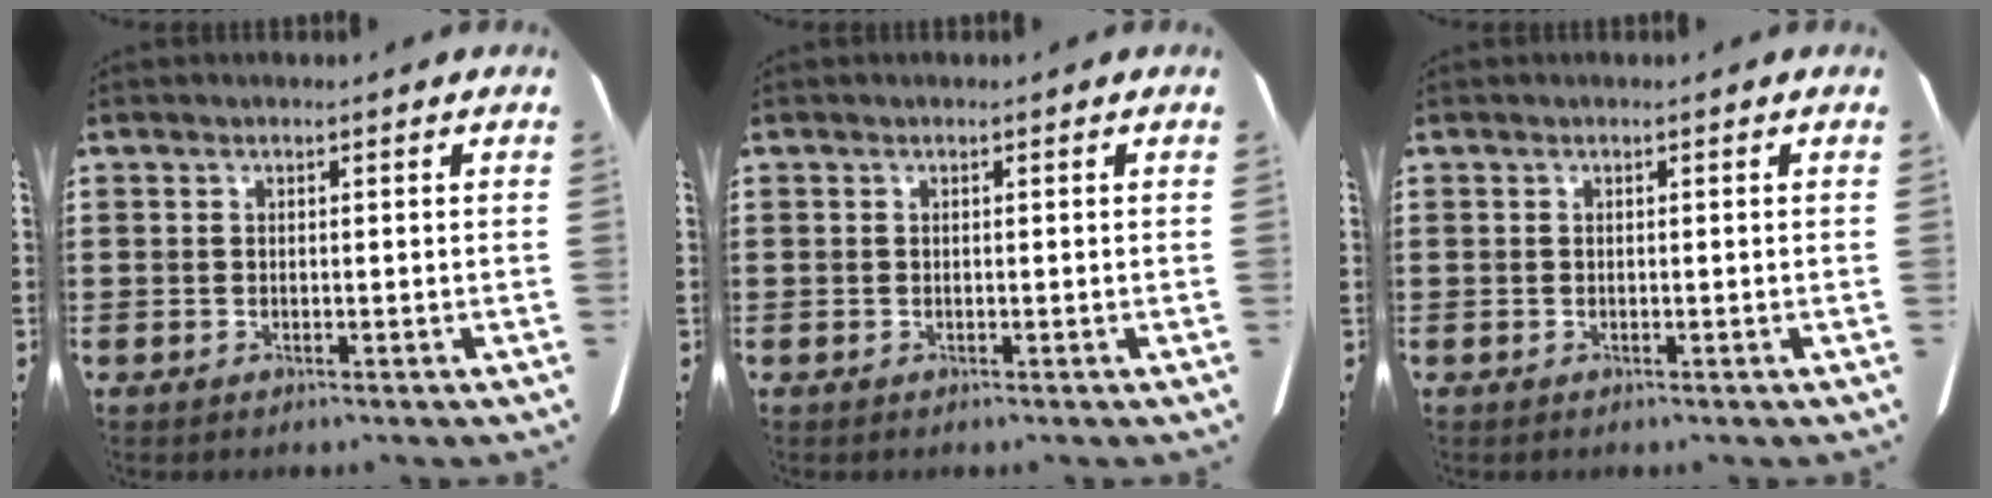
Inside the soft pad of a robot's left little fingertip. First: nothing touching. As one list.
[{"total": 0.0}, {"total": 0.0}]